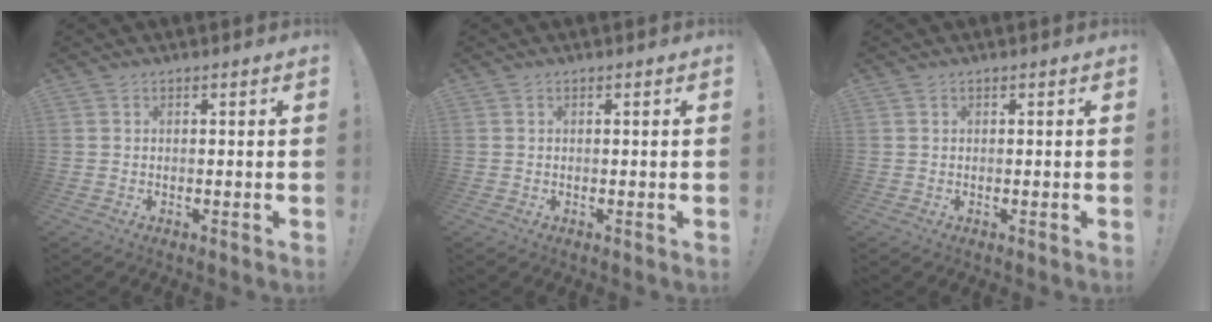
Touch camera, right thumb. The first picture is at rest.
{"total": 0.0}
{"total": 0.0}